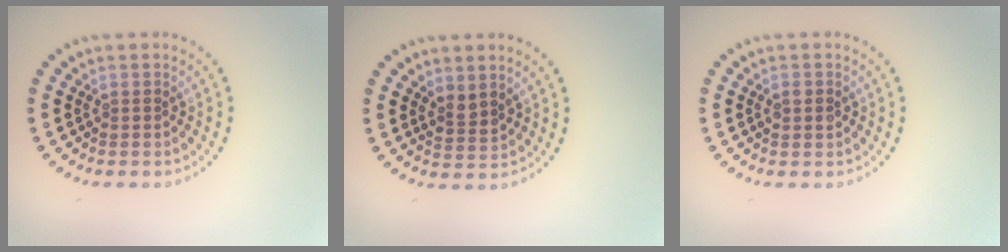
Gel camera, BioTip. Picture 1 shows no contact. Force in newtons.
{"total": 1.6, "press": 1.3, "slide": 0.9}
{"total": 1.1, "press": 1.1, "slide": 0.1}